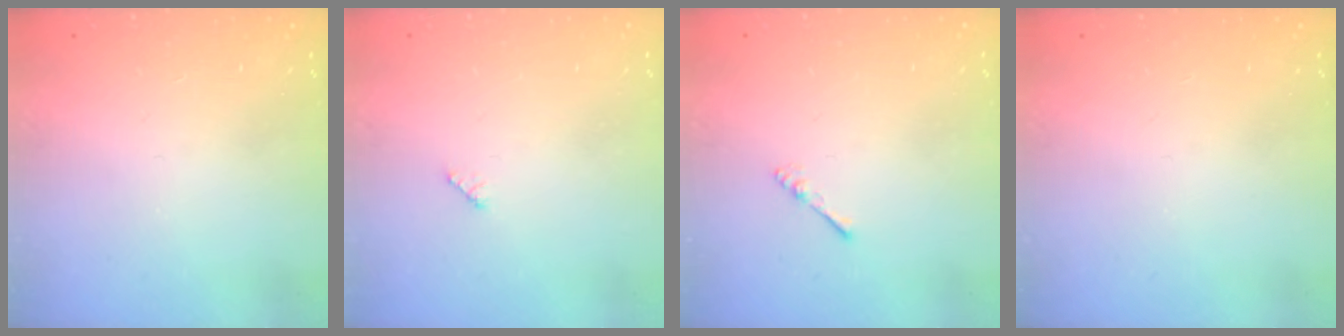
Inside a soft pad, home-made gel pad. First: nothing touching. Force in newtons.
{"total": 3.2, "press": 3.2, "slide": 0.4}
{"total": 2.2, "press": 2.2, "slide": 0.4}
{"total": 0.0}